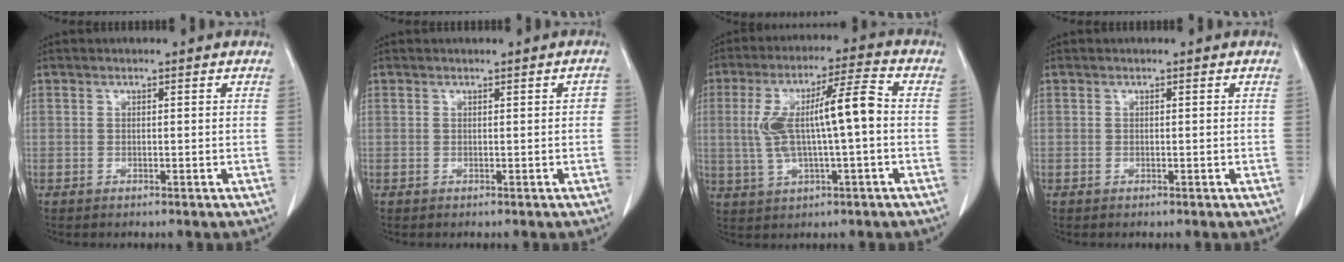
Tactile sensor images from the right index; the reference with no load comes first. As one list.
[{"total": 0.7, "force": [0.1, 0.3, 0.7], "torque": [-0.001, 0.003, 0.001]}, {"total": 11.4, "force": [0.3, 2.0, 11.2], "torque": [-0.218, 0.027, 0.008]}, {"total": 0.0}]